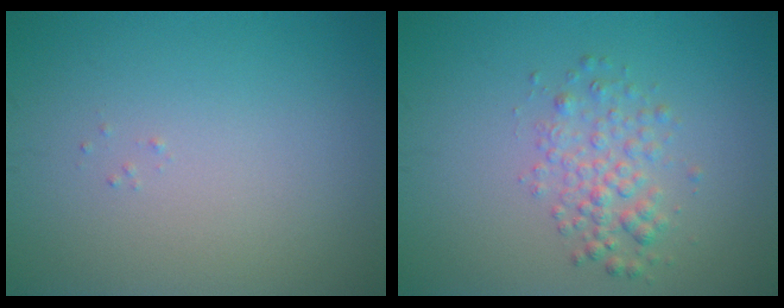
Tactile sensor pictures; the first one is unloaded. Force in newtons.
{"total": 2.6, "press": 2.6, "slide": 0.1}